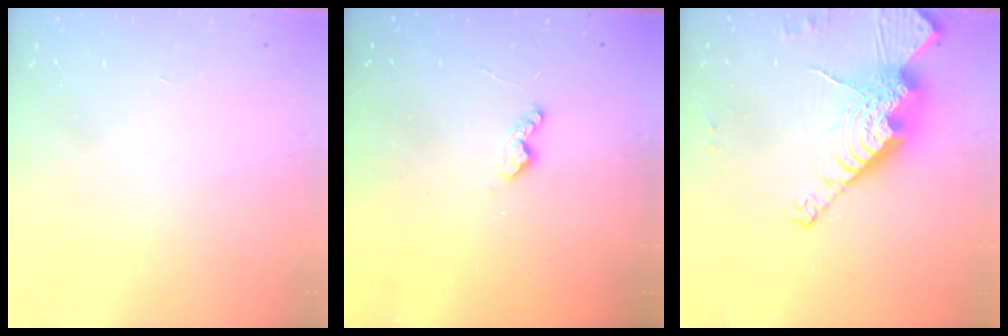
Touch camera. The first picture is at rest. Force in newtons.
{"total": 5.9, "press": 5.9, "slide": 0.5}
{"total": 19.3, "press": 19.2, "slide": 1.5}